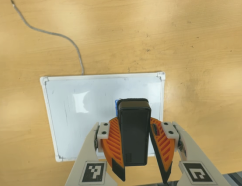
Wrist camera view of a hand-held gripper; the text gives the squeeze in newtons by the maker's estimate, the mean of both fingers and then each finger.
{"total": 9.0, "left": 8.6, "right": 9.3}